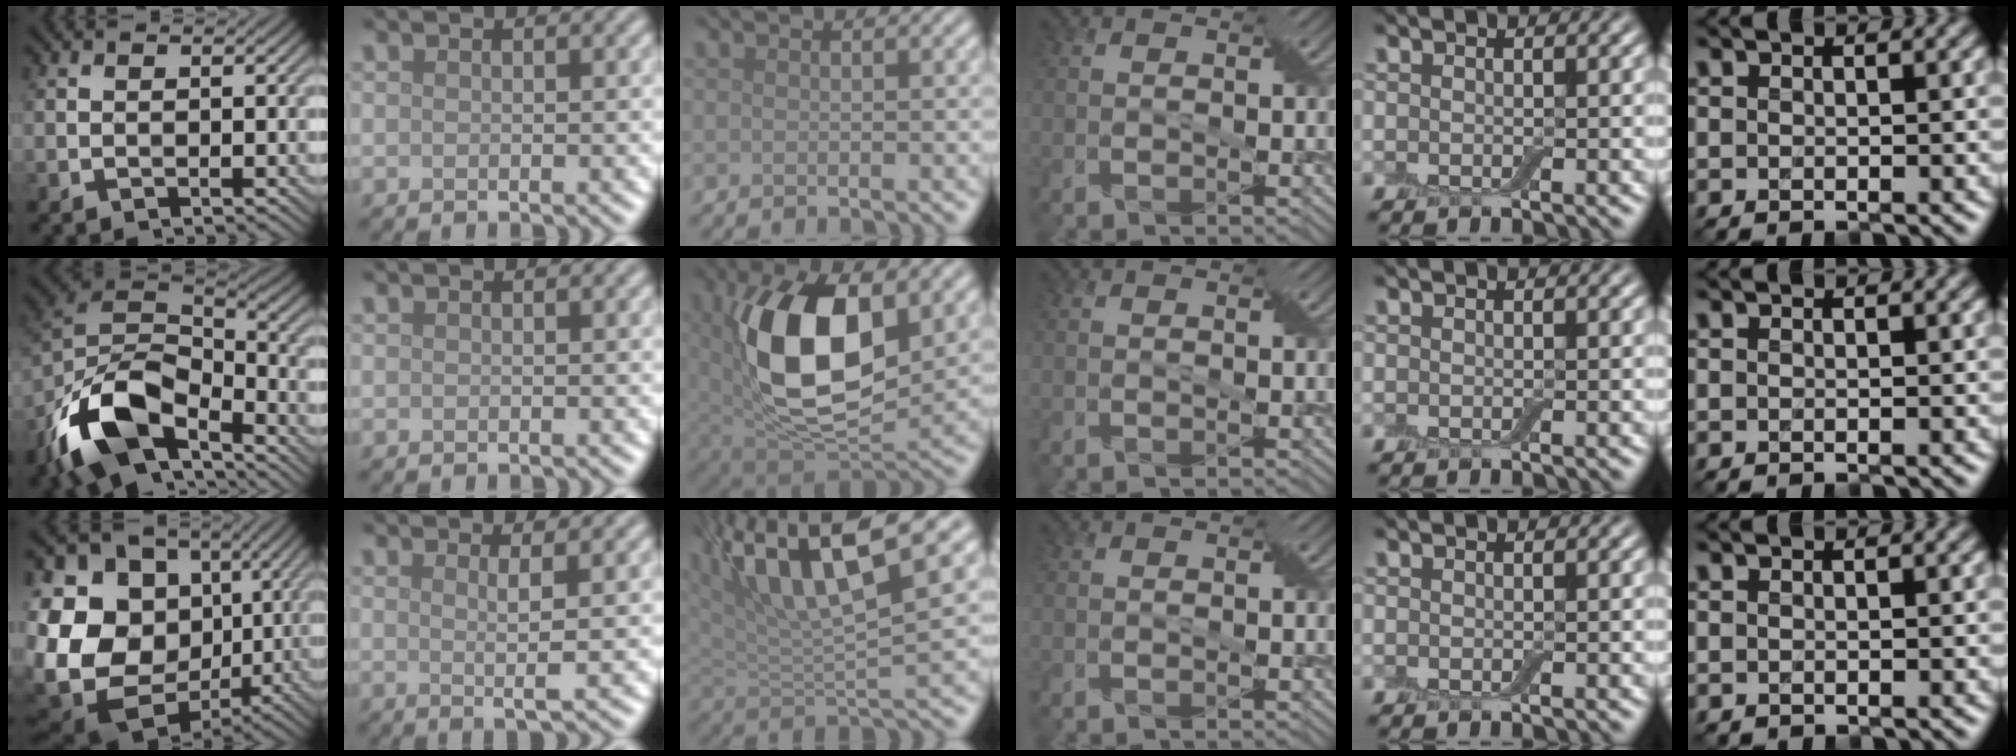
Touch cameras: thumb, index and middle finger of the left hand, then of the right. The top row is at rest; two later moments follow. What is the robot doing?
{"motion": "cut", "object": "aluminum foil"}